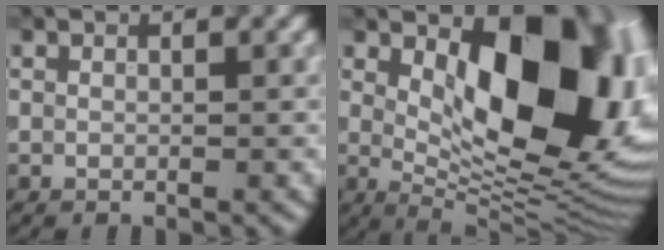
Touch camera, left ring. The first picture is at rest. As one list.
[{"total": 13.6, "force": [2.8, 6.4, 11.6], "torque": [-0.143, 0.000, 0.044]}]